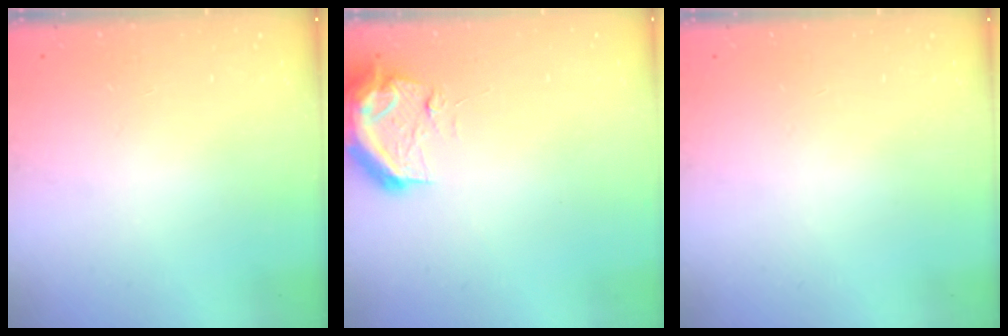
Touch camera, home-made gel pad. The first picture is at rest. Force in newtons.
{"total": 20.4, "press": 13.8, "slide": 15.0}
{"total": 16.5, "press": 2.7, "slide": 16.2}